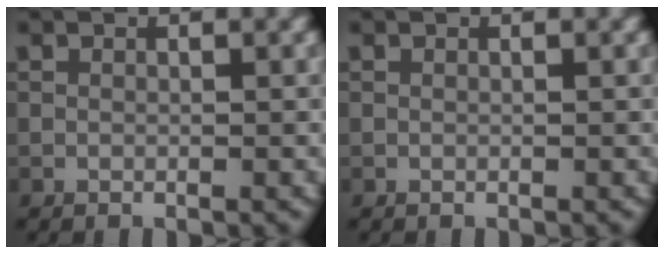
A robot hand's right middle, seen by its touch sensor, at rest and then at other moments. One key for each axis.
{"total": 0.0}